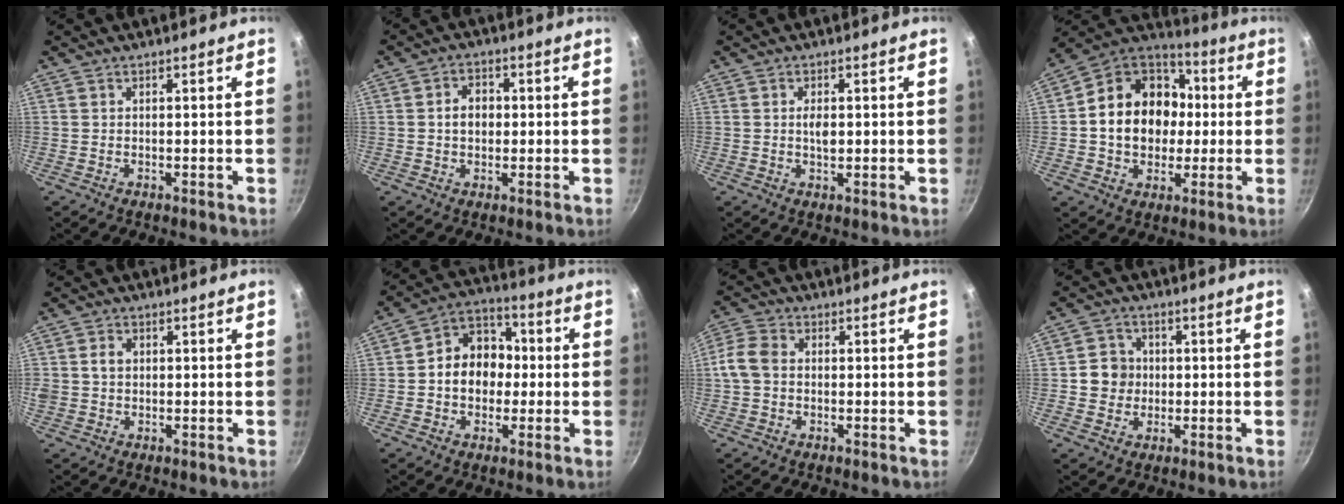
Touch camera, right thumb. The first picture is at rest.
{"total": 5.8, "force": [0.1, 4.5, 3.6], "torque": [-0.033, 0.013, -0.003]}
{"total": 2.6, "force": [0.2, 1.3, 2.3], "torque": [-0.034, -0.002, 0.002]}
{"total": 19.5, "force": [0.5, 15.7, 11.6], "torque": [-0.167, 0.034, 0.002]}
{"total": 3.2, "force": [0.4, 2.7, 1.7], "torque": [-0.017, 0.006, 0.003]}
{"total": 12.1, "force": [-0.4, 9.8, 7.1], "torque": [-0.065, 0.030, -0.024]}
{"total": 5.9, "force": [-0.1, 4.5, 3.8], "torque": [-0.073, 0.014, -0.017]}
{"total": 6.0, "force": [0.1, 5.7, 2.0], "torque": [0.002, 0.008, -0.009]}